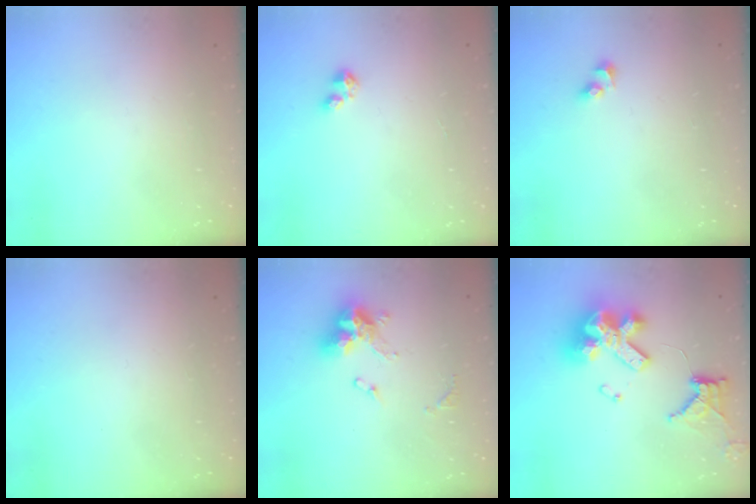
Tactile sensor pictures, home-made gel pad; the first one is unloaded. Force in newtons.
{"total": 2.7, "press": 2.7, "slide": 0.4}
{"total": 2.7, "press": 2.5, "slide": 1.2}
{"total": 0.0}
{"total": 11.0, "press": 10.9, "slide": 0.8}
{"total": 16.7, "press": 16.6, "slide": 1.9}